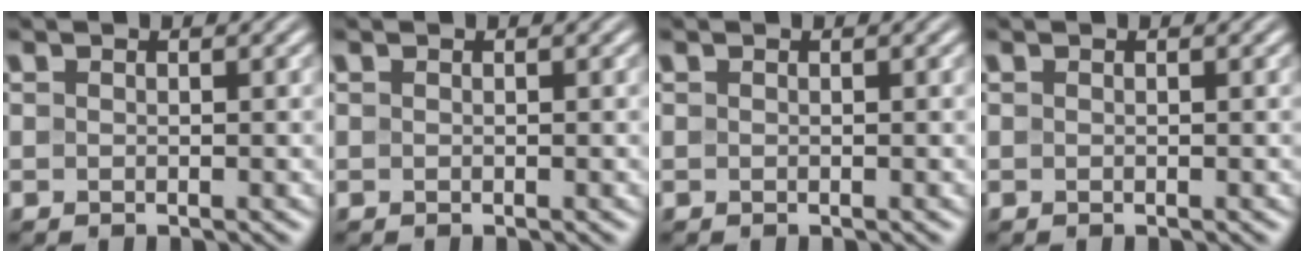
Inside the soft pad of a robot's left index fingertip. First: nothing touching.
{"total": 0.0}
{"total": 0.0}
{"total": 0.0}